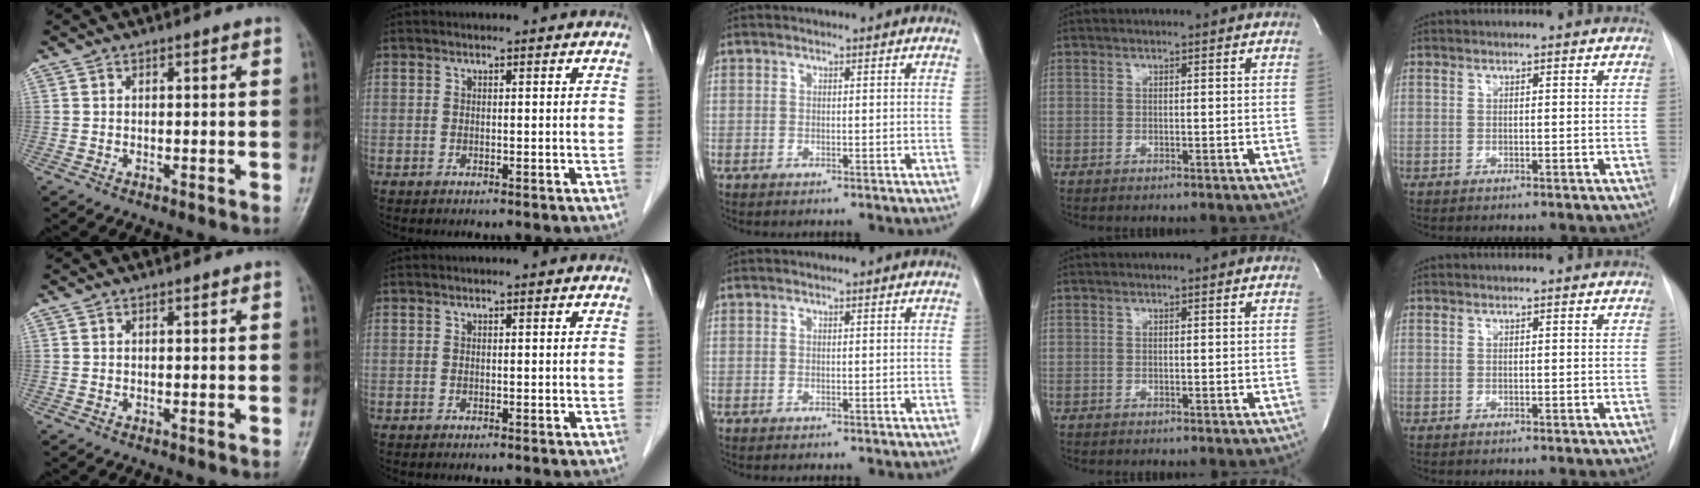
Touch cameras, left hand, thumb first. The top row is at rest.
{}